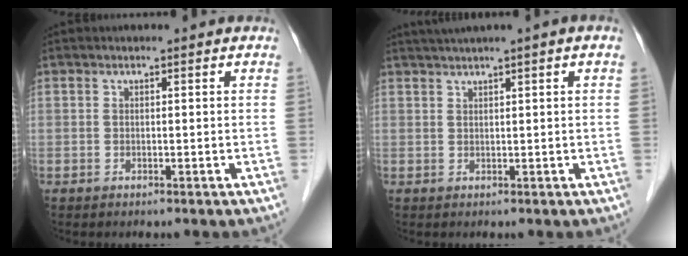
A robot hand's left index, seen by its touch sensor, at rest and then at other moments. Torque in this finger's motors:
{"motor_torque": [-0.11, -0.85, 0.84, 0.17]}